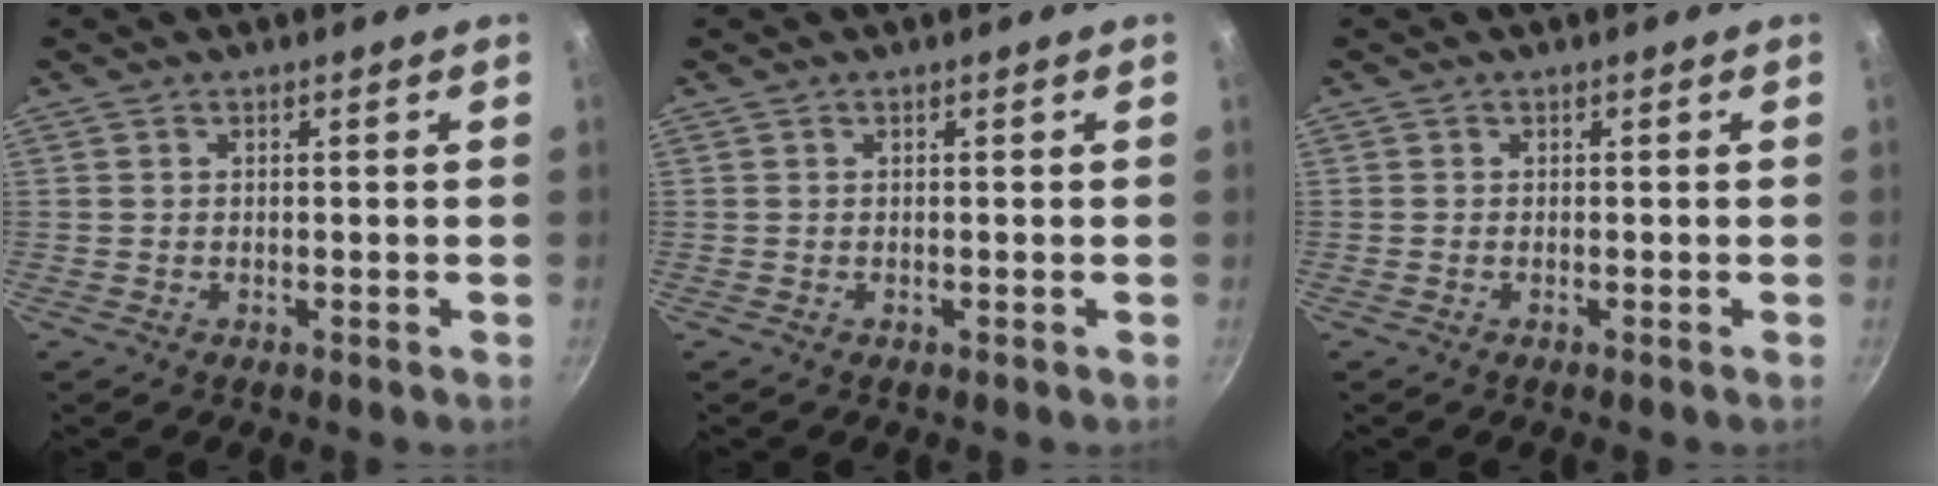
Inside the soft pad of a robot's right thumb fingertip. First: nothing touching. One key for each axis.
{"total": 0.0}
{"total": 0.0}